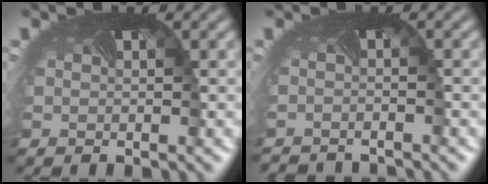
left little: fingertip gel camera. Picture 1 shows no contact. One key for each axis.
{"total": 3.3, "fx": -3.2, "fy": 0.2, "fz": 0.4, "tx": -0.007, "ty": -0.021, "tz": -0.049}